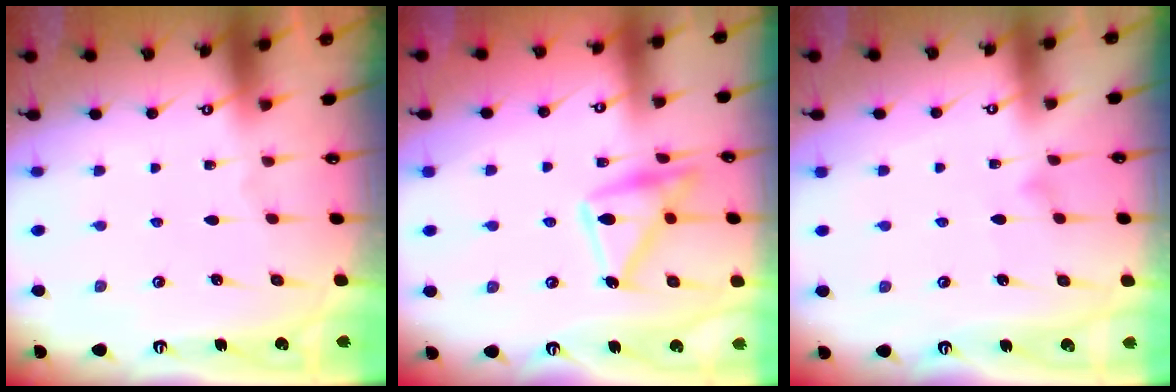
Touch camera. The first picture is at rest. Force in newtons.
{"total": 16.1, "press": 16.1, "slide": 0.7}
{"total": 3.9, "press": 3.8, "slide": 0.2}